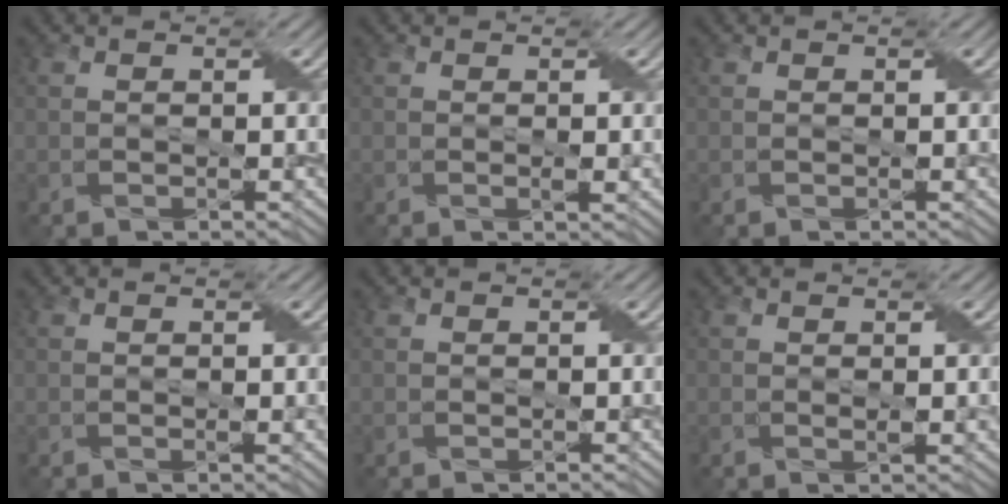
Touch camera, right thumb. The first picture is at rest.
{"total": 0.8, "force": [0.0, 0.1, 0.8], "torque": [-0.014, -0.001, 0.000]}
{"total": 0.0}
{"total": 0.5, "force": [0.1, 0.0, 0.5], "torque": [-0.008, -0.001, 0.000]}
{"total": 0.0}
{"total": 0.8, "force": [0.2, 0.1, 0.8], "torque": [-0.016, 0.000, 0.003]}